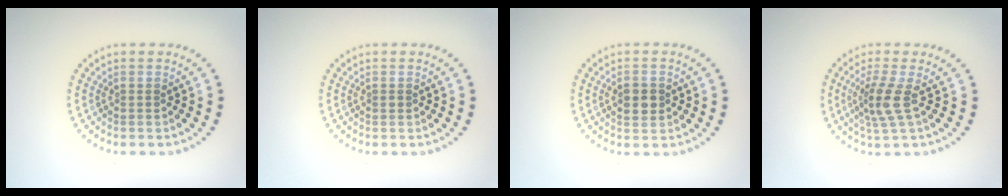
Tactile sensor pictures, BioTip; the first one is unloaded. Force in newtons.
{"total": 0.5, "press": 0.5, "slide": 0.0}
{"total": 2.8, "press": 2.8, "slide": 0.2}
{"total": 2.9, "press": 2.2, "slide": 1.8}